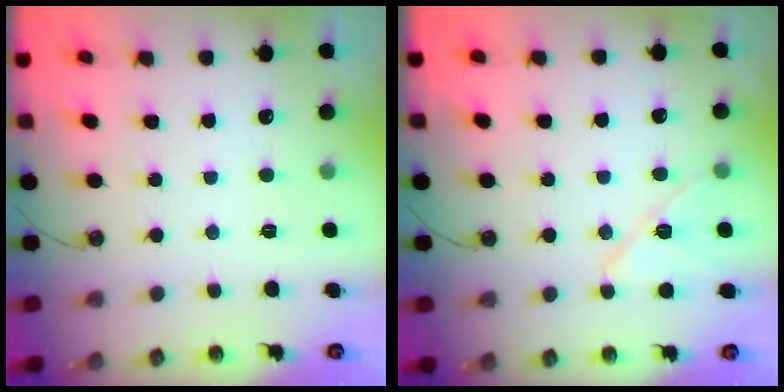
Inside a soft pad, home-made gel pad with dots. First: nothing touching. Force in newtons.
{"total": 10.6, "press": 10.5, "slide": 1.1}